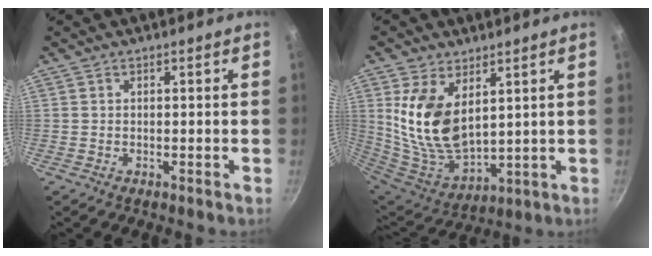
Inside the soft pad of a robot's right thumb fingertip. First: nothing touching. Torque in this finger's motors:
{"motor_torque": [0.09, 0.98, 1.46, 0.24, 0.49]}